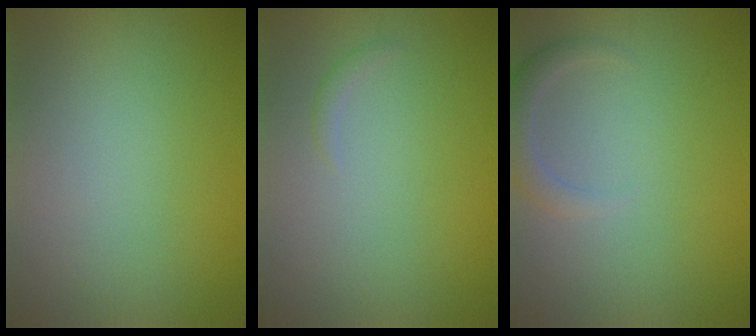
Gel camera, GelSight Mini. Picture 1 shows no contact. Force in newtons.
{"total": 0.7, "press": 0.7, "slide": 0.0}
{"total": 2.0, "press": 2.0, "slide": 0.3}